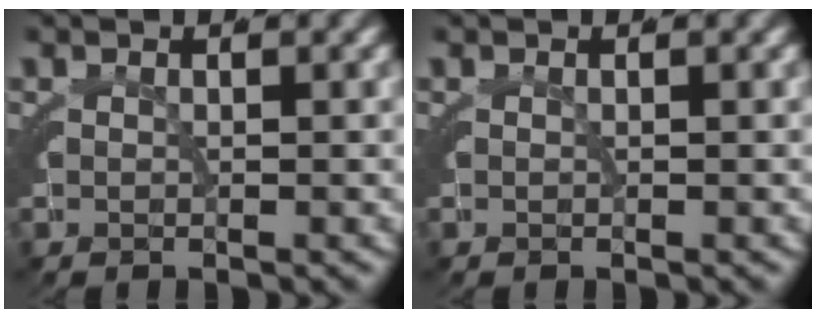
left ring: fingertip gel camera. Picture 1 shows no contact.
{"total": 0.0}